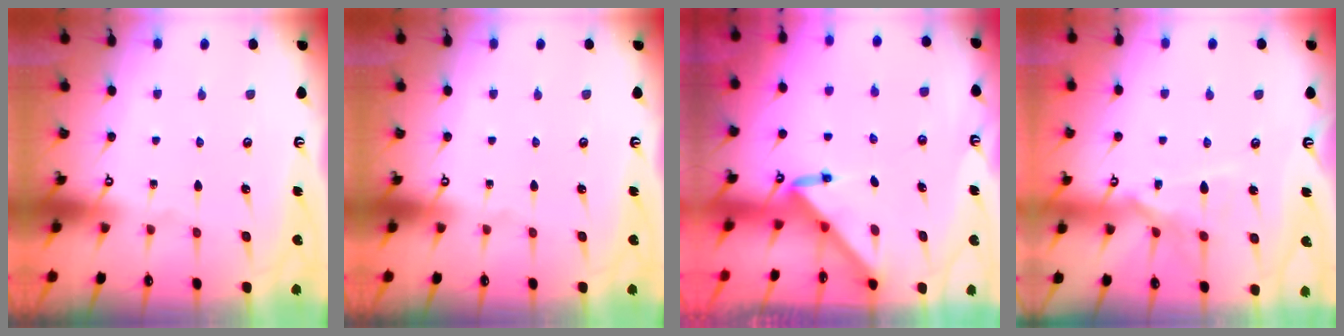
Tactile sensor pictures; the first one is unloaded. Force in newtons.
{"total": 0.0}
{"total": 3.2, "press": 3.2, "slide": 0.3}
{"total": 10.3, "press": 10.3, "slide": 0.9}